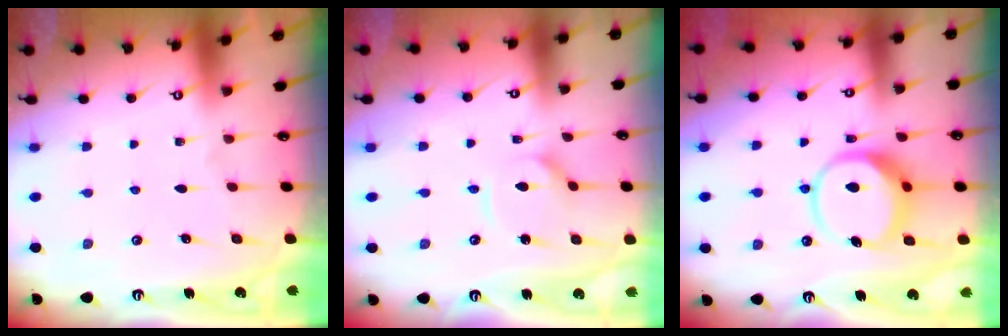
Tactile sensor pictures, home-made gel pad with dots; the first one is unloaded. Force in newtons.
{"total": 6.0, "press": 6.0, "slide": 0.5}
{"total": 11.6, "press": 11.5, "slide": 1.5}